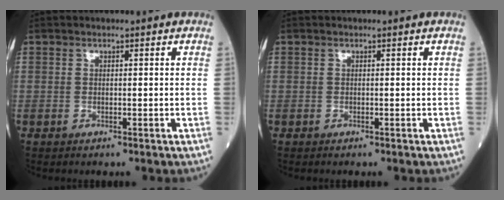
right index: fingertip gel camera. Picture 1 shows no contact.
{"total": 0.0}